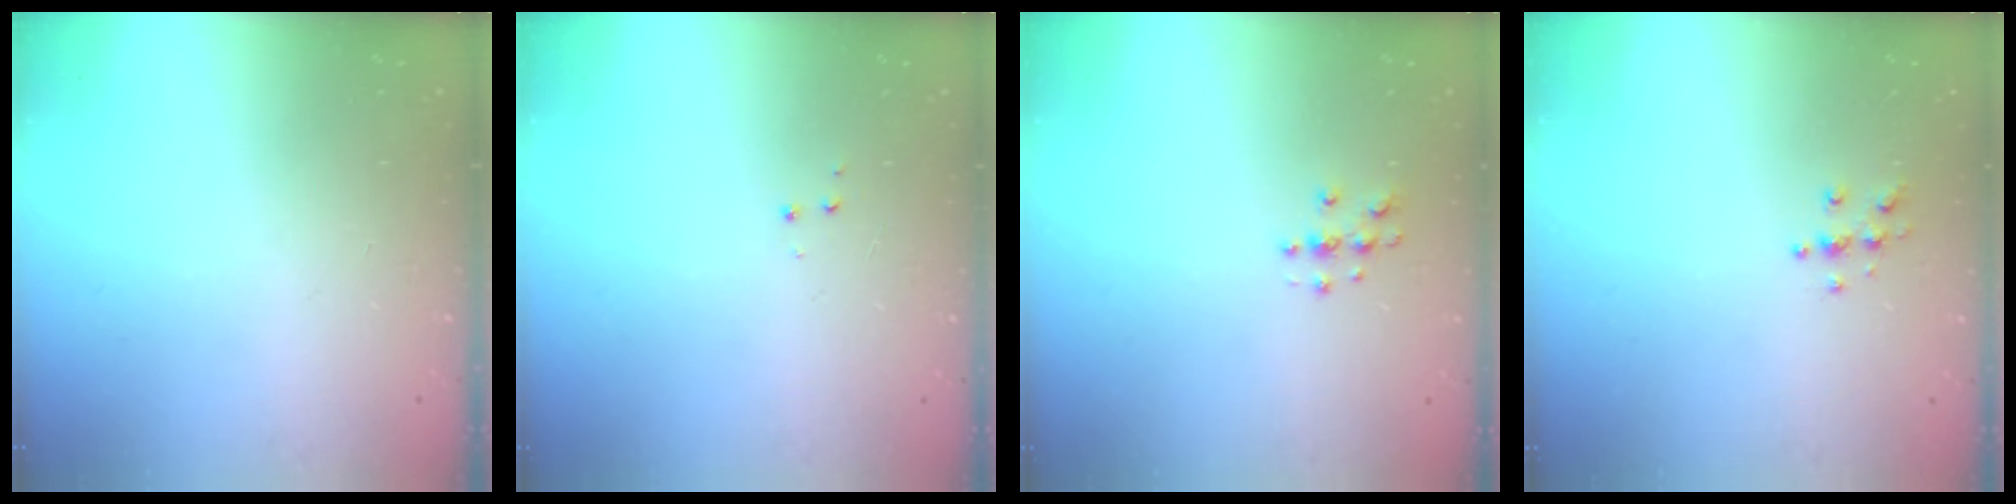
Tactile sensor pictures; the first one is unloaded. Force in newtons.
{"total": 3.3, "press": 3.3, "slide": 0.4}
{"total": 3.9, "press": 3.9, "slide": 0.4}
{"total": 4.4, "press": 4.4, "slide": 0.3}